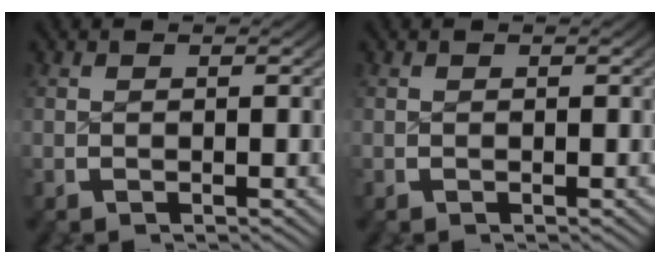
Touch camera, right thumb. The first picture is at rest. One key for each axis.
{"total": 0.0}